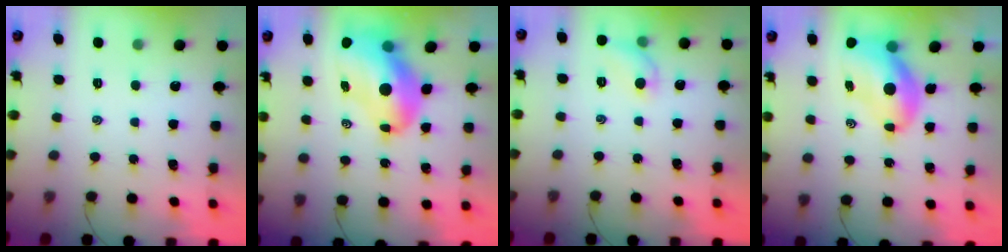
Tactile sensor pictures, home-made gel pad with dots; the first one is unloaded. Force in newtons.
{"total": 13.7, "press": 13.2, "slide": 3.7}
{"total": 7.4, "press": 7.3, "slide": 1.1}
{"total": 9.5, "press": 9.0, "slide": 3.0}